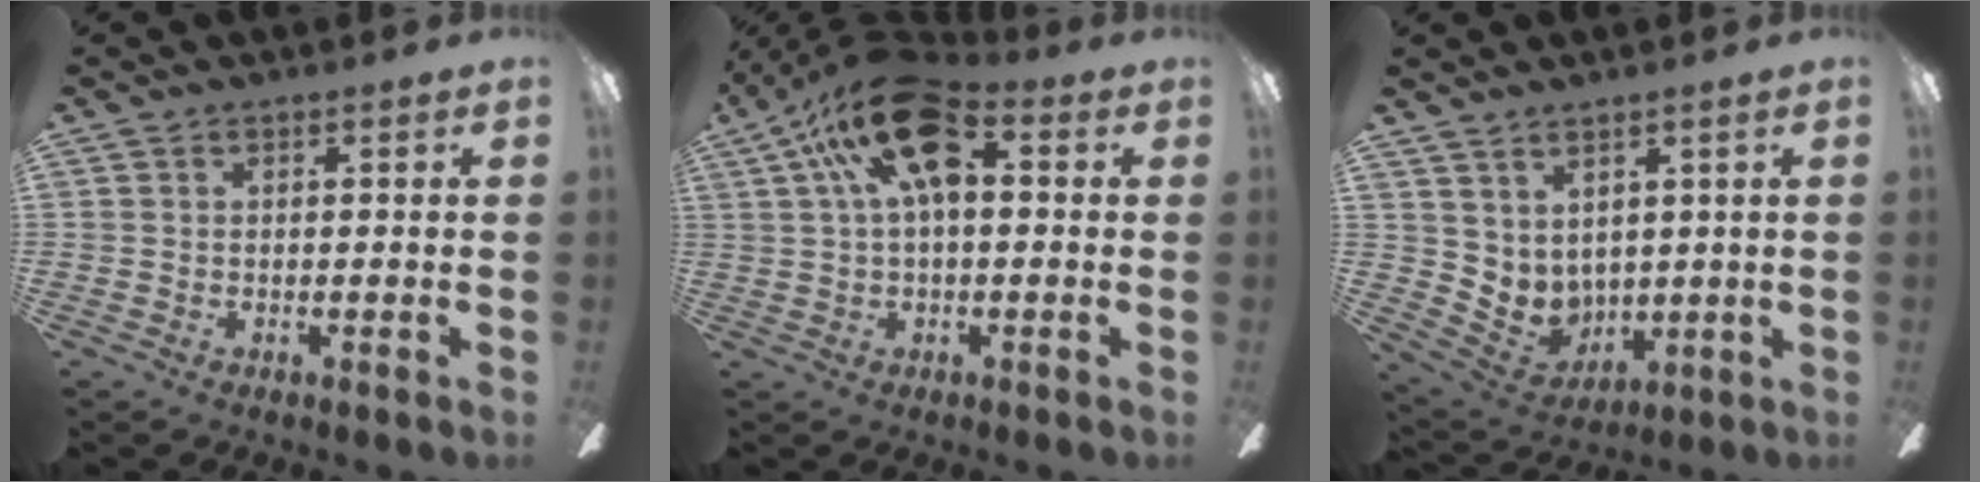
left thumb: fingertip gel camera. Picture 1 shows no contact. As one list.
[{"total": 18.0, "force": [6.4, 8.8, 14.4], "torque": [-0.251, -0.015, 0.108]}, {"total": 5.6, "force": [4.2, 3.7, 0.8], "torque": [-0.037, -0.034, 0.085]}]